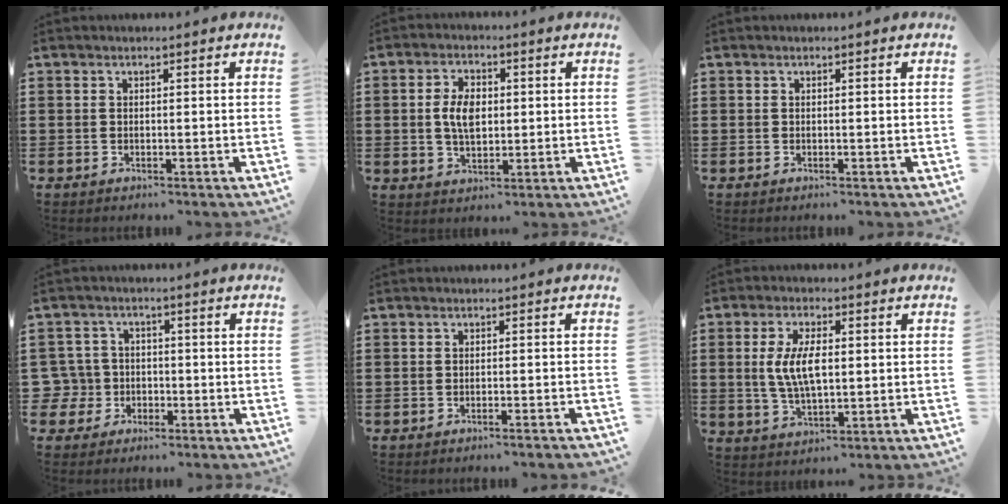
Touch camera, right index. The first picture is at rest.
{"total": 5.3, "force": [0.3, 3.2, 4.3], "torque": [-0.088, 0.006, 0.000]}
{"total": 0.0}
{"total": 5.0, "force": [-1.5, 4.7, 0.9], "torque": [-0.055, 0.004, -0.036]}
{"total": 1.1, "force": [-1.0, -0.2, 0.5], "torque": [-0.008, 0.000, -0.019]}
{"total": 6.8, "force": [0.4, 2.9, 6.1], "torque": [-0.132, 0.005, 0.001]}